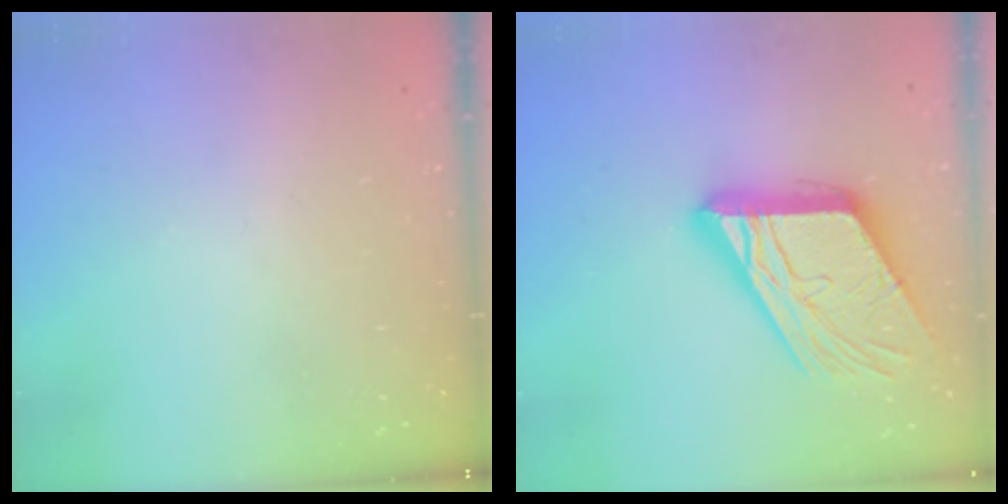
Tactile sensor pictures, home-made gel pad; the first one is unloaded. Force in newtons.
{"total": 20.3, "press": 20.2, "slide": 2.2}